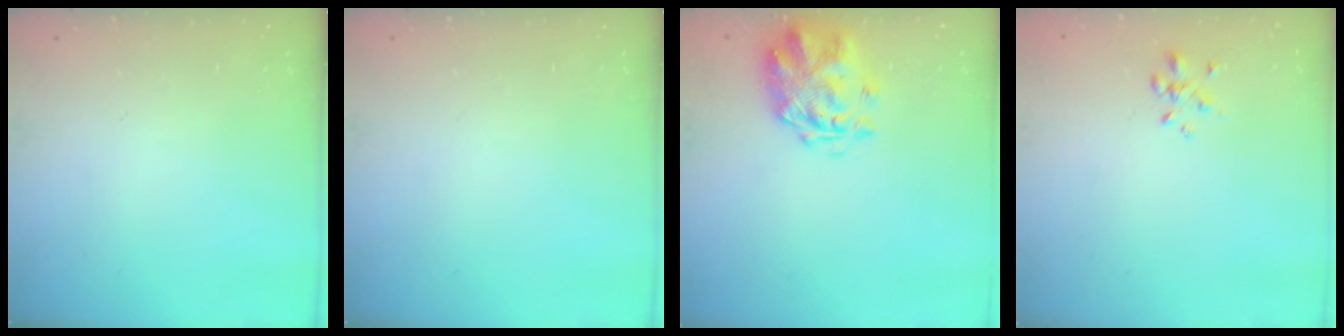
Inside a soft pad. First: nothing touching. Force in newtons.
{"total": 0.0}
{"total": 3.3, "press": 3.0, "slide": 1.5}
{"total": 0.6, "press": 0.5, "slide": 0.3}